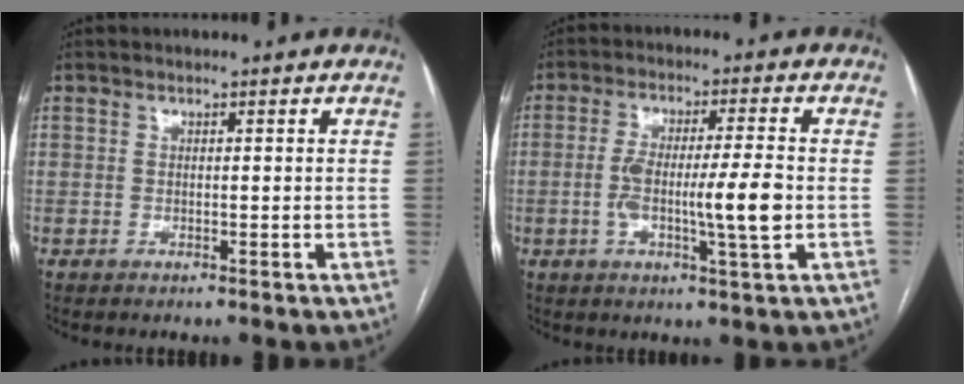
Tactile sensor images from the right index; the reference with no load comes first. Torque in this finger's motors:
{"motor_torque": [0.93, 0.13, 0.53, 0.13]}